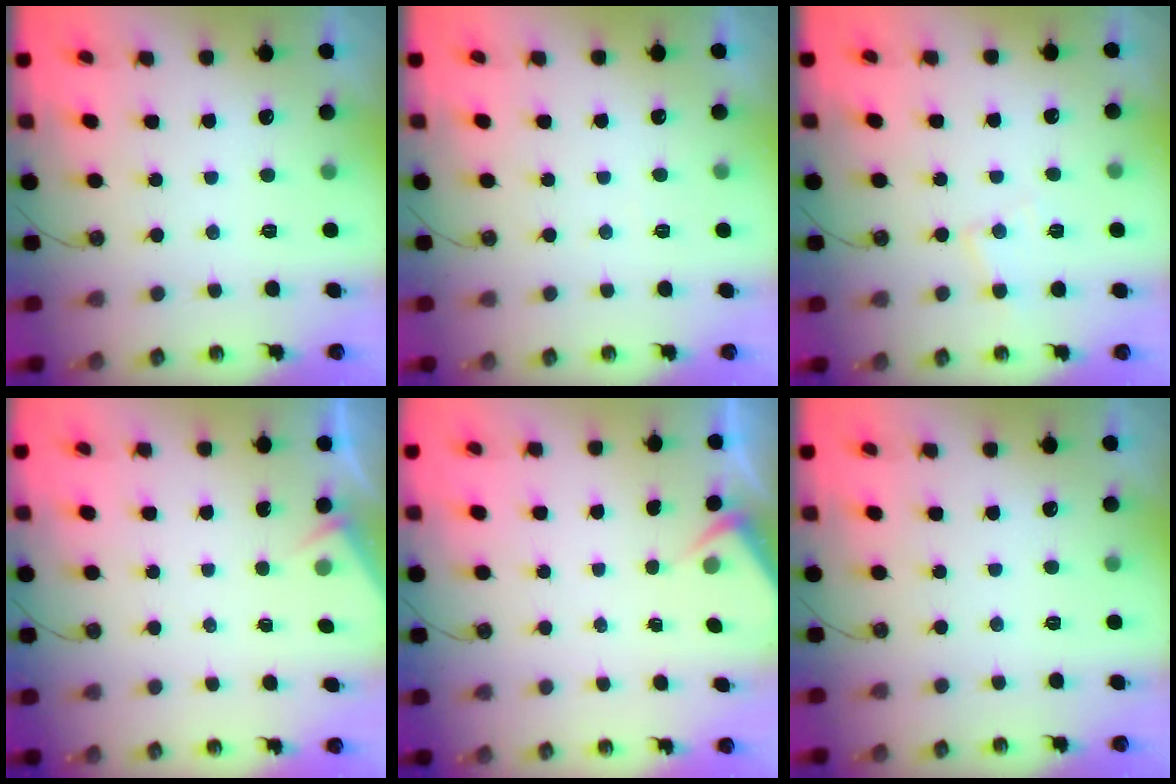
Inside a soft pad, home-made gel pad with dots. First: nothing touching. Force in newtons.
{"total": 2.7, "press": 2.7, "slide": 0.5}
{"total": 6.4, "press": 6.4, "slide": 0.3}
{"total": 2.9, "press": 2.9, "slide": 0.4}
{"total": 2.6, "press": 2.5, "slide": 0.5}
{"total": 0.0}